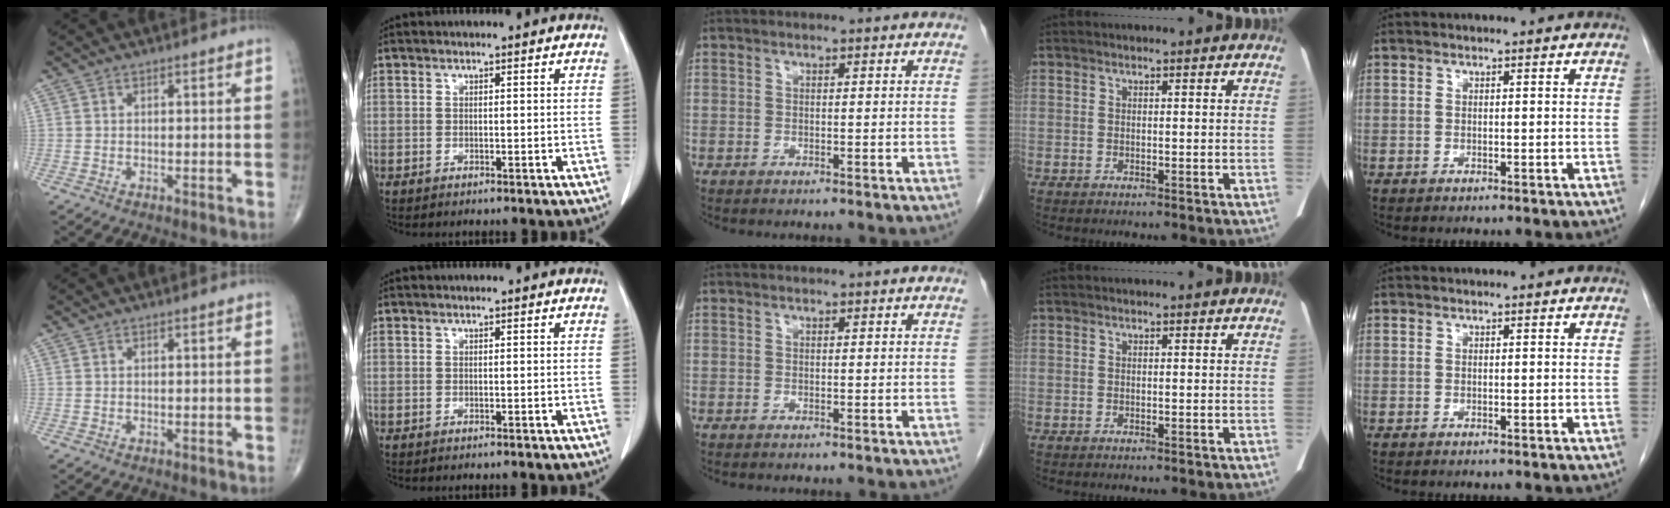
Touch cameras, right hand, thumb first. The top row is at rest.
{}